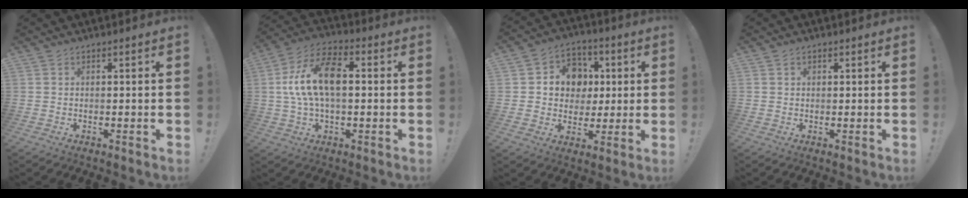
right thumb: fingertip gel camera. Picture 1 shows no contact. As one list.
[{"total": 15.1, "force": [1.5, 8.6, 12.3], "torque": [-0.220, 0.012, 0.028]}, {"total": 11.2, "force": [1.4, 10.4, 3.9], "torque": [-0.047, 0.001, 0.037]}, {"total": 1.1, "force": [0.6, 0.9, 0.1], "torque": [-0.002, 0.002, 0.011]}]